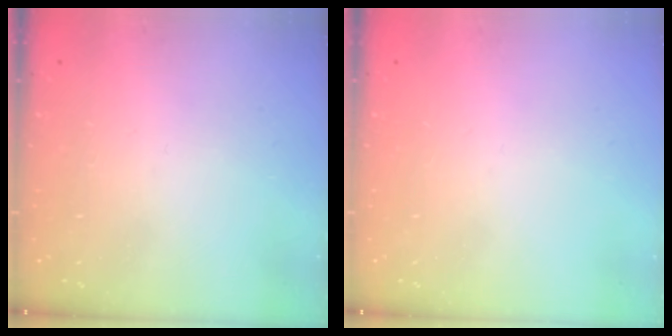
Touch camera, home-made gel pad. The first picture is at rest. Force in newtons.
{"total": 0.0}